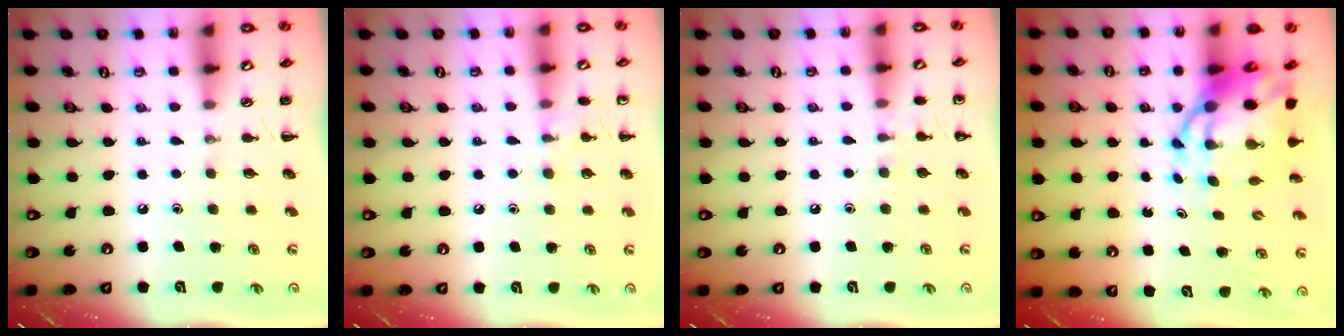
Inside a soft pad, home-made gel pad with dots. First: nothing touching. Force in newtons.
{"total": 7.0, "press": 6.8, "slide": 1.5}
{"total": 5.6, "press": 5.4, "slide": 1.6}
{"total": 10.5, "press": 10.1, "slide": 3.0}